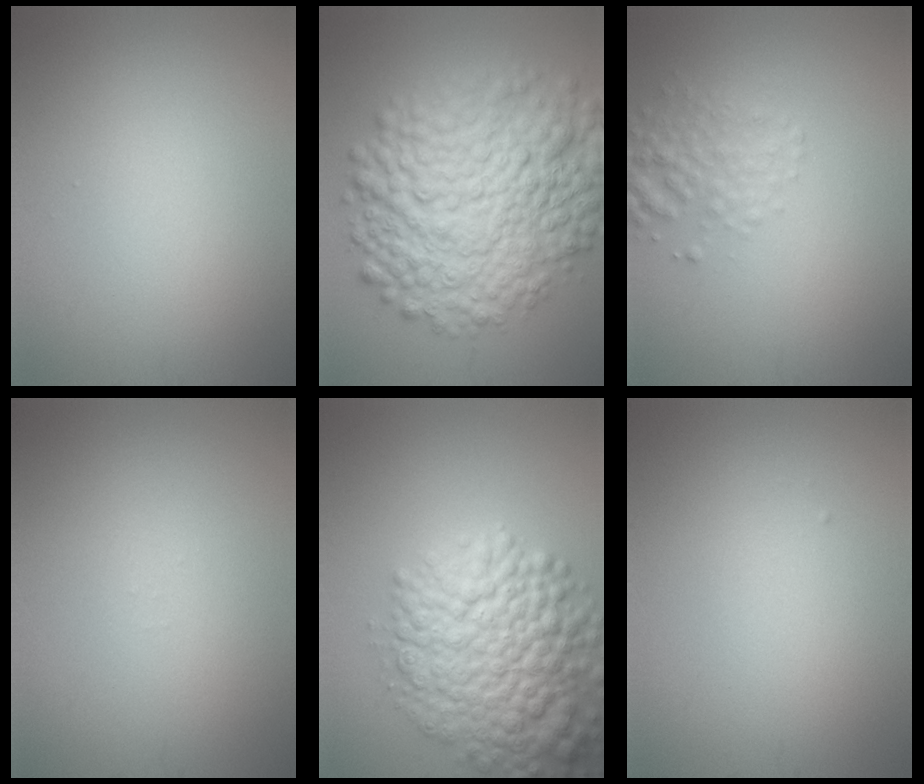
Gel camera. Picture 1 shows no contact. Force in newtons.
{"total": 11.9, "press": 11.9, "slide": 0.2}
{"total": 2.6, "press": 2.6, "slide": 0.1}
{"total": 0.0}
{"total": 9.1, "press": 9.1, "slide": 0.4}
{"total": 0.0}